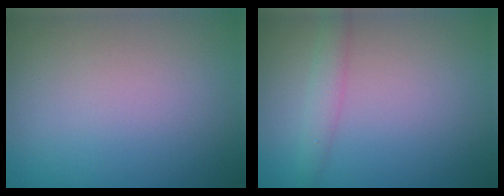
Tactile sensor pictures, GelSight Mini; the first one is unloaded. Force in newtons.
{"total": 1.8, "press": 1.8, "slide": 0.0}